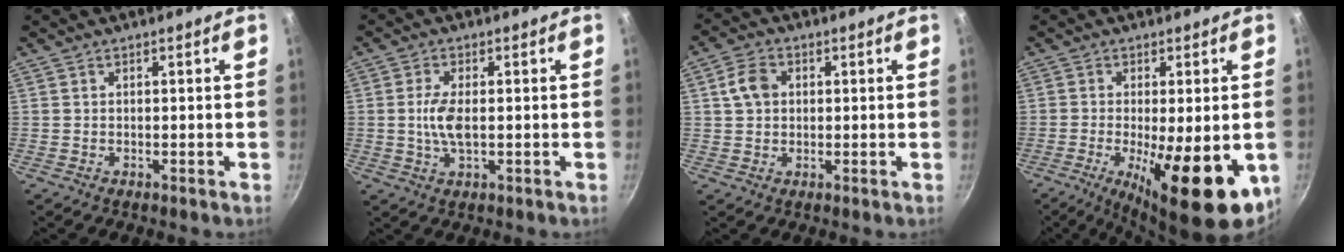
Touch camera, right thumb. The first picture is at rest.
{"total": 5.3, "force": [-0.1, 2.2, 4.8], "torque": [-0.106, -0.001, -0.003]}
{"total": 5.3, "force": [1.0, 4.1, 3.2], "torque": [-0.047, 0.008, 0.012]}
{"total": 17.2, "force": [-4.8, 5.4, 15.6], "torque": [-0.222, -0.014, -0.061]}